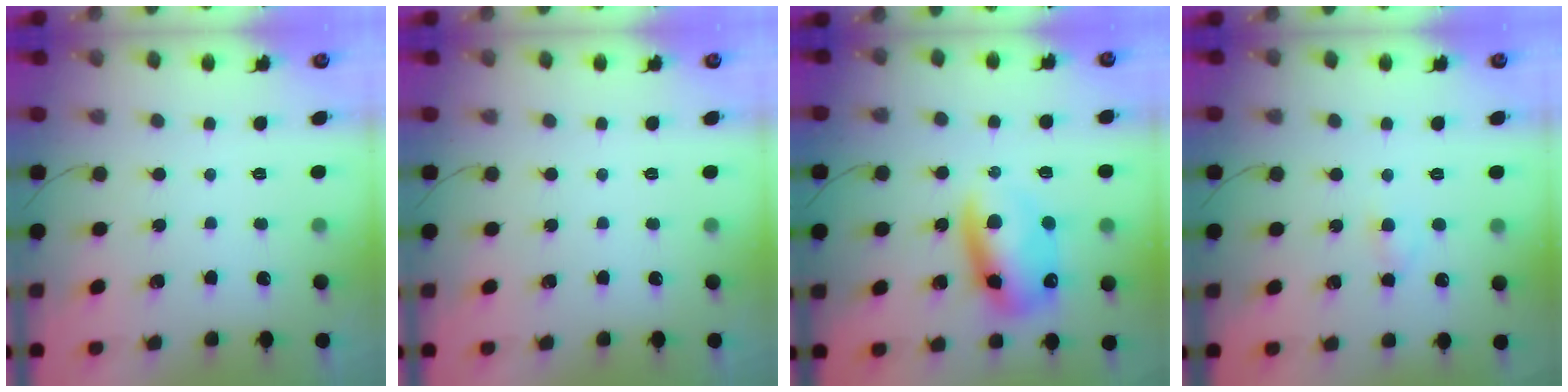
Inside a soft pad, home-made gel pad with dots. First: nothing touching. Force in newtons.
{"total": 0.0}
{"total": 12.7, "press": 12.4, "slide": 2.8}
{"total": 2.4, "press": 2.3, "slide": 0.9}